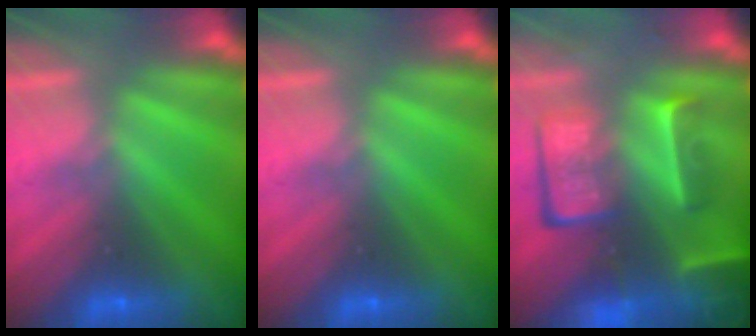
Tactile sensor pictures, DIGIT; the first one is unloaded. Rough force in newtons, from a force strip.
{"total": 0.0}
{"total": 8.7}